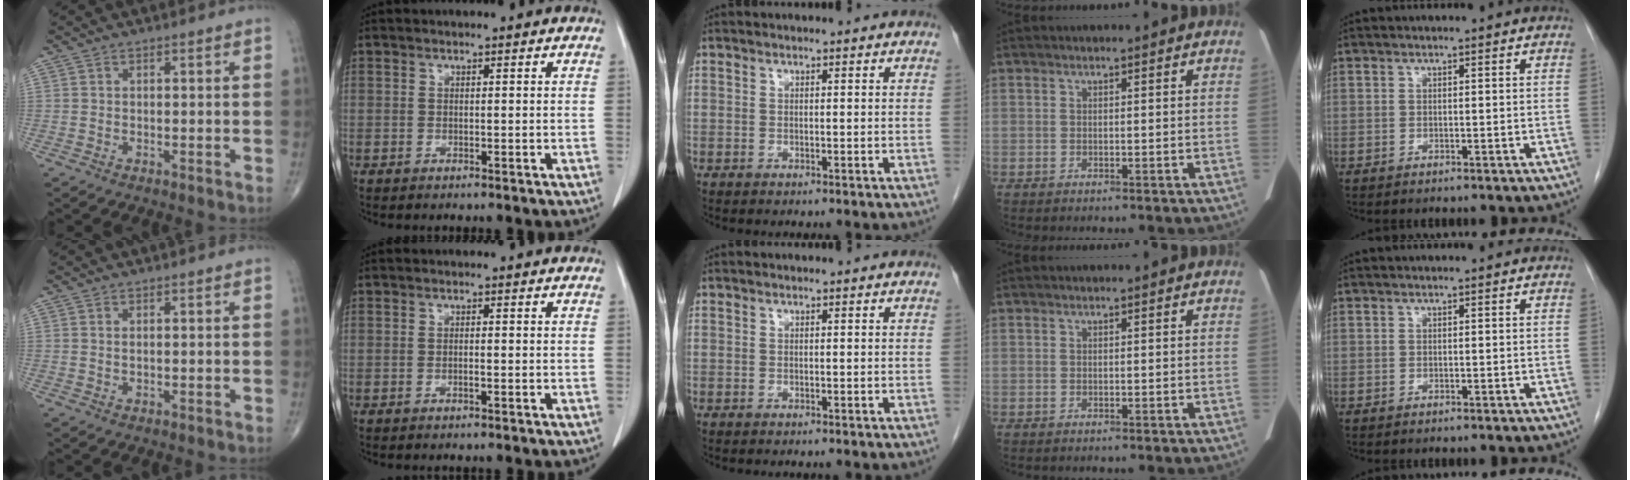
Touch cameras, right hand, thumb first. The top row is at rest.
{"thumb": {"total": 0.6, "force": [0.2, 0.2, 0.5], "torque": [-0.011, 0.000, 0.006]}, "index": {"total": 0.7, "force": [-0.2, 0.1, 0.7], "torque": [-0.014, 0.001, -0.003]}}